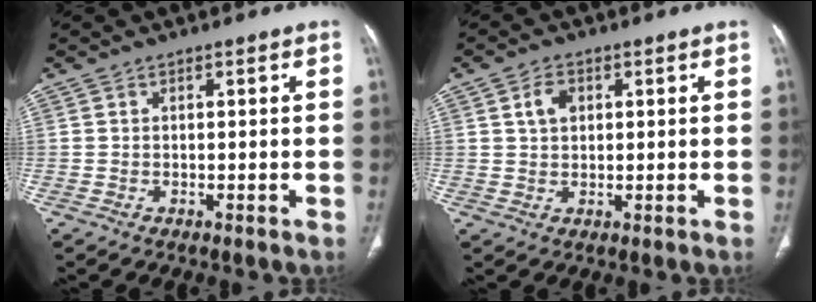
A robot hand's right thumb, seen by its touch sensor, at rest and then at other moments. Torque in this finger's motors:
{"motor_torque": [-0.20, -0.22, -0.30, 0.56, 0.03]}